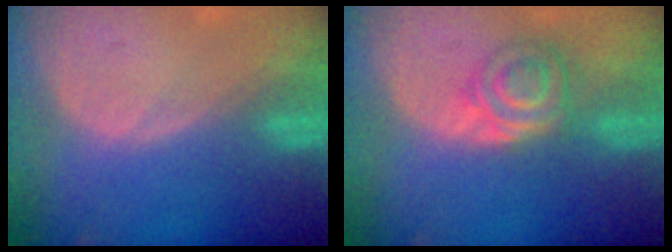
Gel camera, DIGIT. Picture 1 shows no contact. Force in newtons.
{"total": 5.8, "press": 5.4, "slide": 2.1}